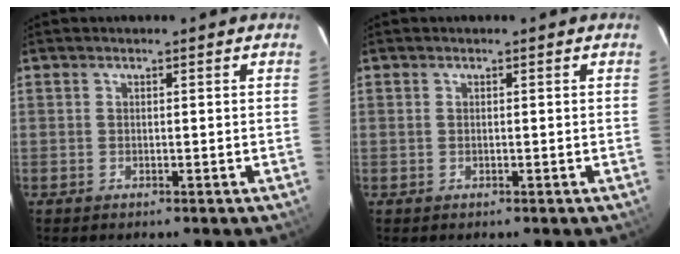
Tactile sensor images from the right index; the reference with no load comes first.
{"total": 0.0}